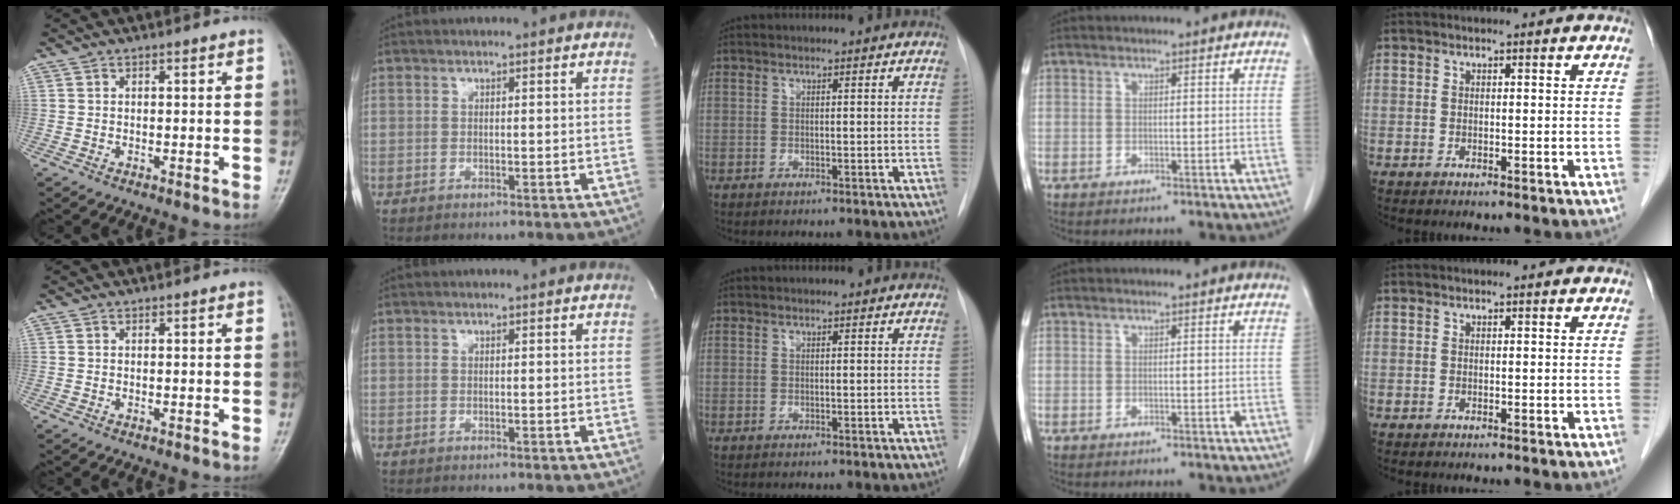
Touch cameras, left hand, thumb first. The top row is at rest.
{}